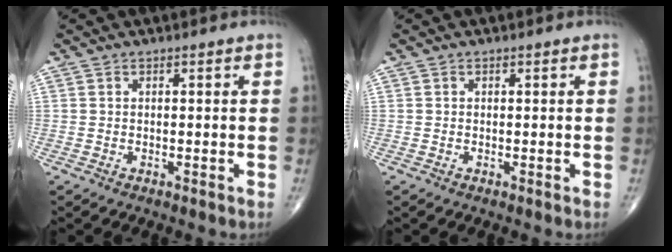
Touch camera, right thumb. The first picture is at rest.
{"total": 0.0}